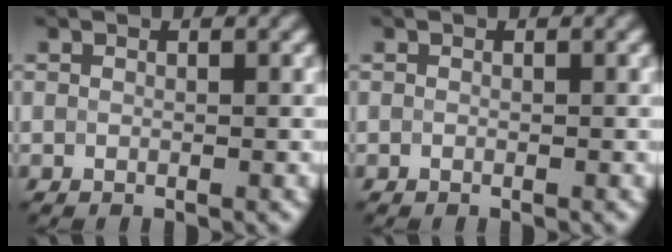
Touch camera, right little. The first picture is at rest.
{"total": 0.0}